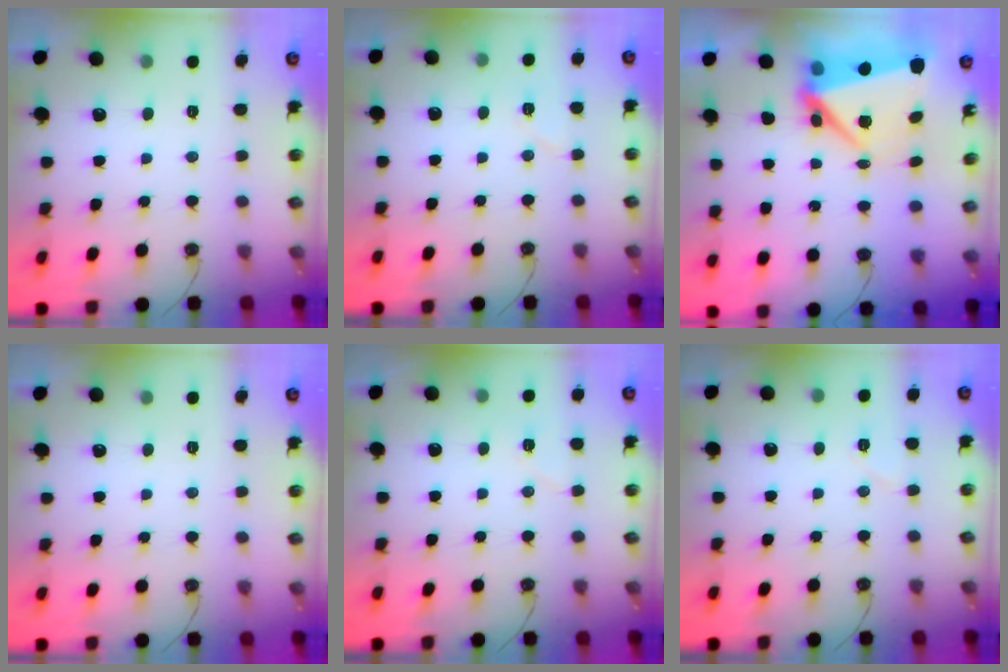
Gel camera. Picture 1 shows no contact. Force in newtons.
{"total": 5.4, "press": 5.0, "slide": 2.1}
{"total": 12.2, "press": 8.5, "slide": 8.7}
{"total": 0.0}
{"total": 5.8, "press": 5.2, "slide": 2.5}
{"total": 4.1, "press": 3.7, "slide": 1.8}